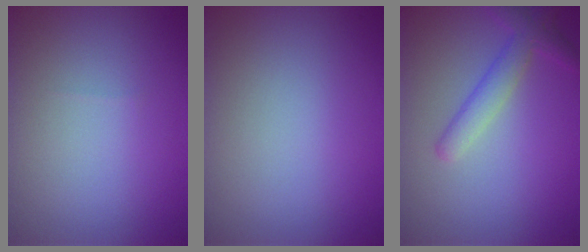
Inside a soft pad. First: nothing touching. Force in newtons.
{"total": 0.0}
{"total": 2.8, "press": 2.8, "slide": 0.1}